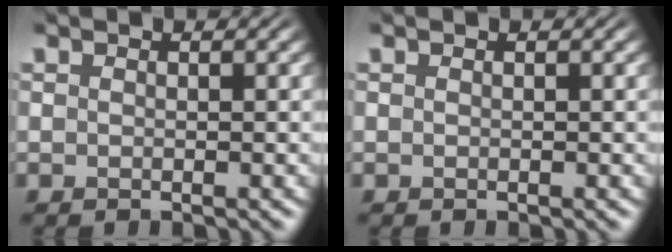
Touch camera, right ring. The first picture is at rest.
{"total": 0.0}